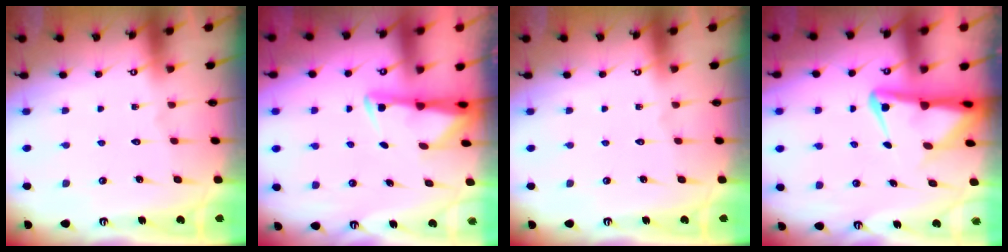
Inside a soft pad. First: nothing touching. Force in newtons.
{"total": 2.9, "press": 2.9, "slide": 0.6}
{"total": 0.0}
{"total": 5.0, "press": 4.8, "slide": 1.3}